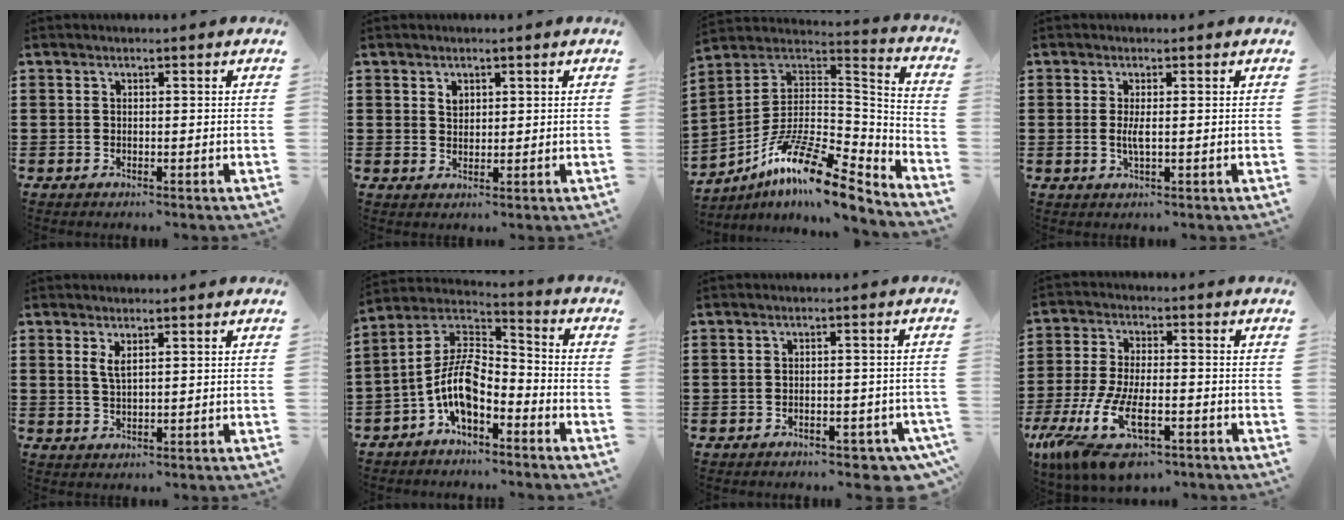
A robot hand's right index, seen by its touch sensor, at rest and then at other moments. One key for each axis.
{"total": 1.5, "fx": 0.9, "fy": 1.1, "fz": 0.7, "tx": -0.016, "ty": 0.004, "tz": 0.017}
{"total": 14.7, "fx": -9.5, "fy": 4.0, "fz": 10.4, "tx": -0.197, "ty": 0.012, "tz": -0.176}
{"total": 2.1, "fx": 0.0, "fy": 0.4, "fz": 2.0, "tx": -0.044, "ty": -0.006, "tz": -0.003}
{"total": 2.1, "fx": 1.1, "fy": 0.6, "fz": 1.7, "tx": -0.036, "ty": 0.003, "tz": 0.019}
{"total": 8.8, "fx": -3.8, "fy": 3.7, "fz": 7.1, "tx": -0.183, "ty": -0.026, "tz": -0.088}
{"total": 3.2, "fx": -2.9, "fy": 0.7, "fz": 1.2, "tx": -0.023, "ty": 0.002, "tz": -0.057}
{"total": 12.1, "fx": -6.9, "fy": 4.4, "fz": 8.9, "tx": -0.205, "ty": 0.000, "tz": -0.131}